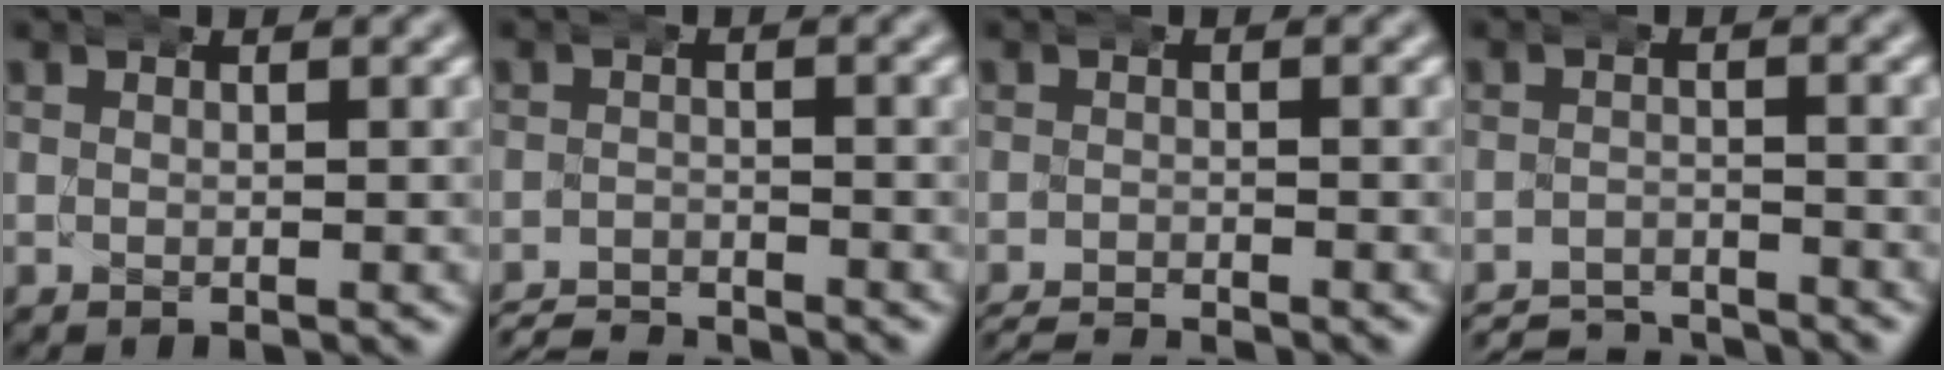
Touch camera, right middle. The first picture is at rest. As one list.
[{"total": 4.7, "force": [-4.6, 0.9, 0.2], "torque": [-0.012, -0.015, -0.077]}, {"total": 5.1, "force": [-5.0, 1.1, 0.6], "torque": [-0.011, -0.014, -0.075]}, {"total": 5.5, "force": [-5.4, 1.1, 0.2], "torque": [-0.005, -0.017, -0.091]}]